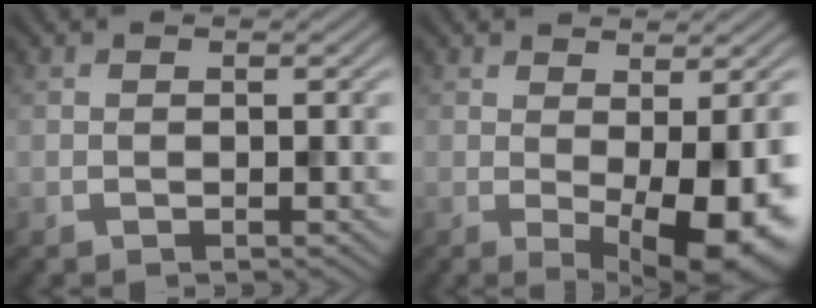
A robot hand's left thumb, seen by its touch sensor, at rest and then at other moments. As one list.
[{"total": 10.1, "force": [-1.6, 2.8, 9.5], "torque": [-0.136, -0.009, -0.012]}]